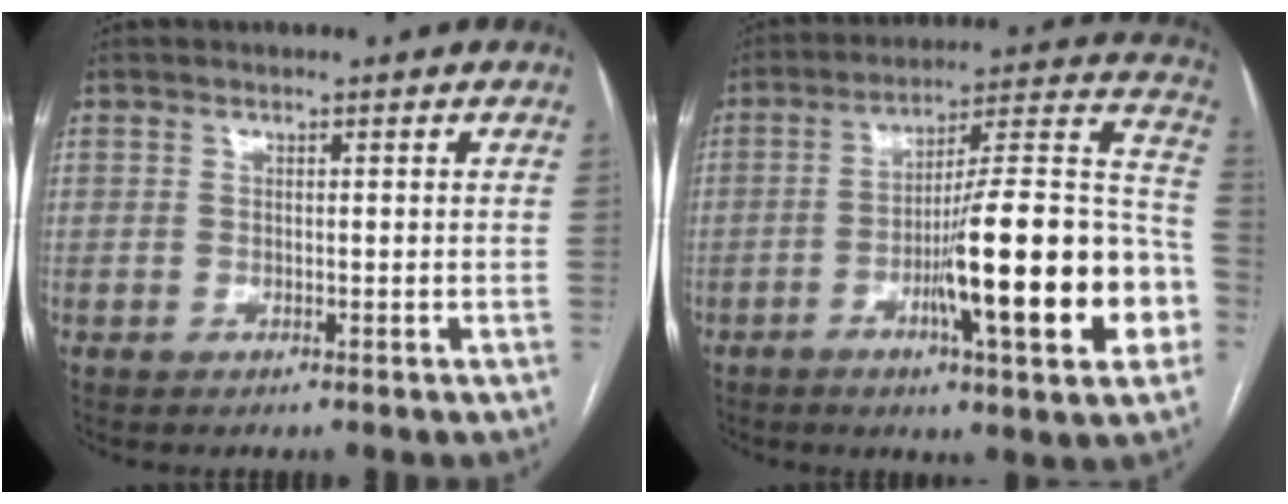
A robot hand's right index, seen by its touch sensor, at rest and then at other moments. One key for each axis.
{"total": 22.5, "fx": -6.9, "fy": 2.3, "fz": 21.2, "tx": -0.271, "ty": 0.012, "tz": -0.101}